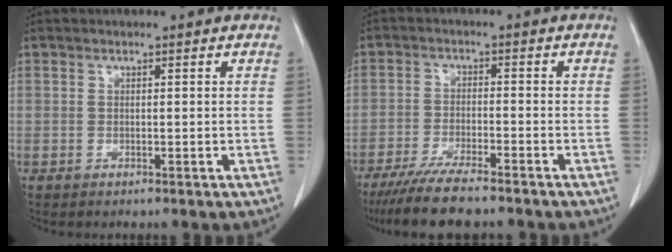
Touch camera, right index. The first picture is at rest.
{"total": 8.0, "force": [-6.7, 0.9, 4.3], "torque": [-0.074, -0.019, -0.113]}